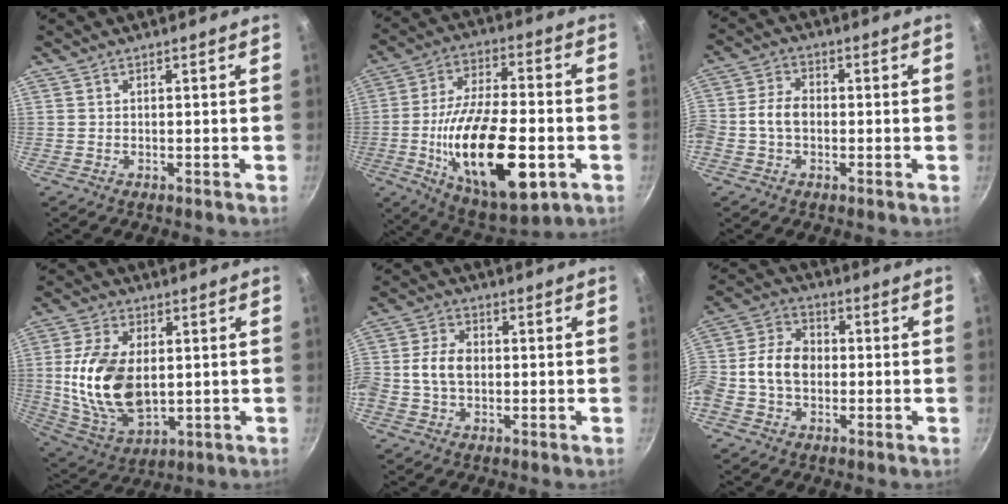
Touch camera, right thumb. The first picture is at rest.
{"total": 24.2, "force": [-6.0, 10.2, 21.1], "torque": [-0.358, 0.016, -0.094]}
{"total": 6.1, "force": [-0.8, 4.3, 4.2], "torque": [-0.076, 0.023, -0.028]}
{"total": 17.5, "force": [1.0, 10.6, 13.9], "torque": [-0.253, -0.012, 0.030]}
{"total": 7.5, "force": [-0.2, 5.4, 5.2], "torque": [-0.090, 0.016, -0.016]}
{"total": 11.9, "force": [-1.0, 8.8, 8.0], "torque": [-0.130, 0.031, -0.039]}